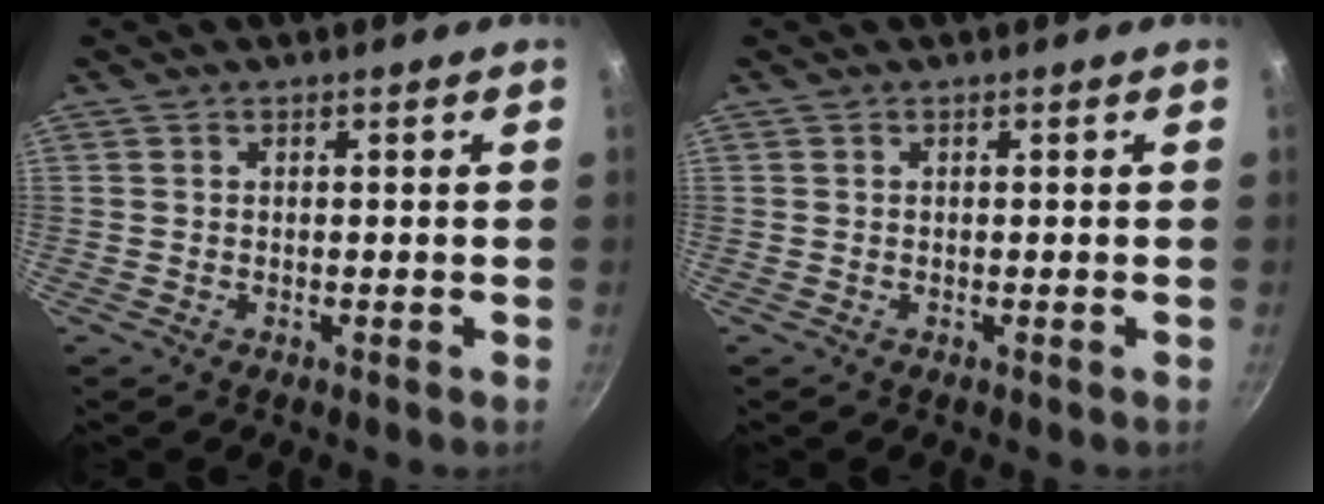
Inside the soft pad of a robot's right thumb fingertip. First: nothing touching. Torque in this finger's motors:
{"motor_torque": [-0.37, -0.37, -0.12, 0.12, 0.00]}